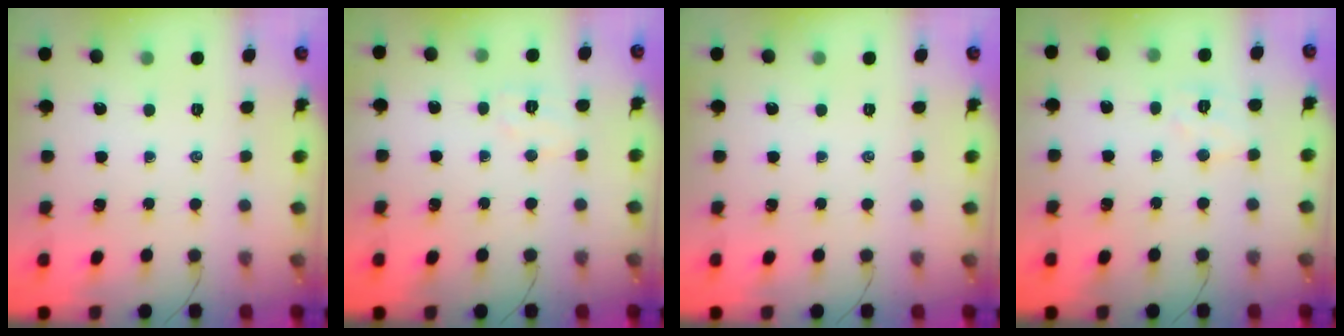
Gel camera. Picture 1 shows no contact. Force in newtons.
{"total": 4.4, "press": 4.3, "slide": 1.0}
{"total": 0.0}
{"total": 6.8, "press": 6.7, "slide": 1.2}